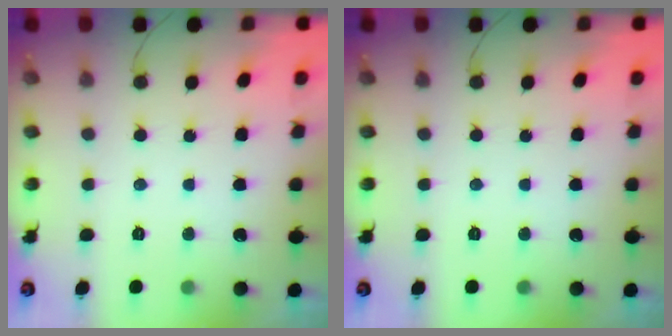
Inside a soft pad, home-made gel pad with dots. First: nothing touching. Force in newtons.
{"total": 0.0}